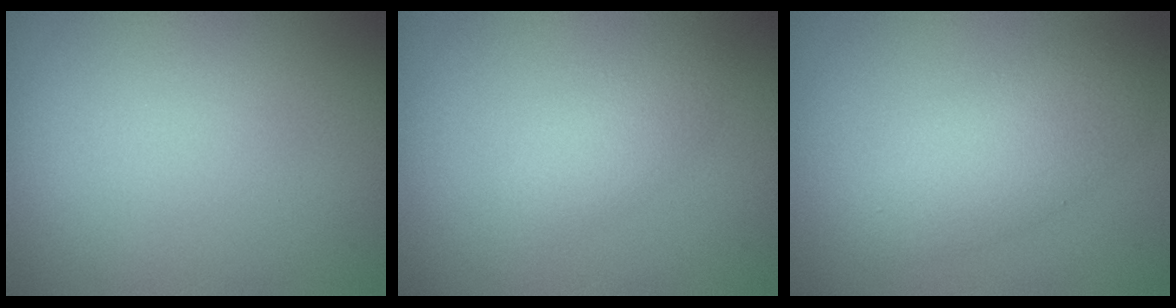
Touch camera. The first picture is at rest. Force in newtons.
{"total": 2.1, "press": 2.1, "slide": 0.0}
{"total": 4.1, "press": 4.1, "slide": 0.2}